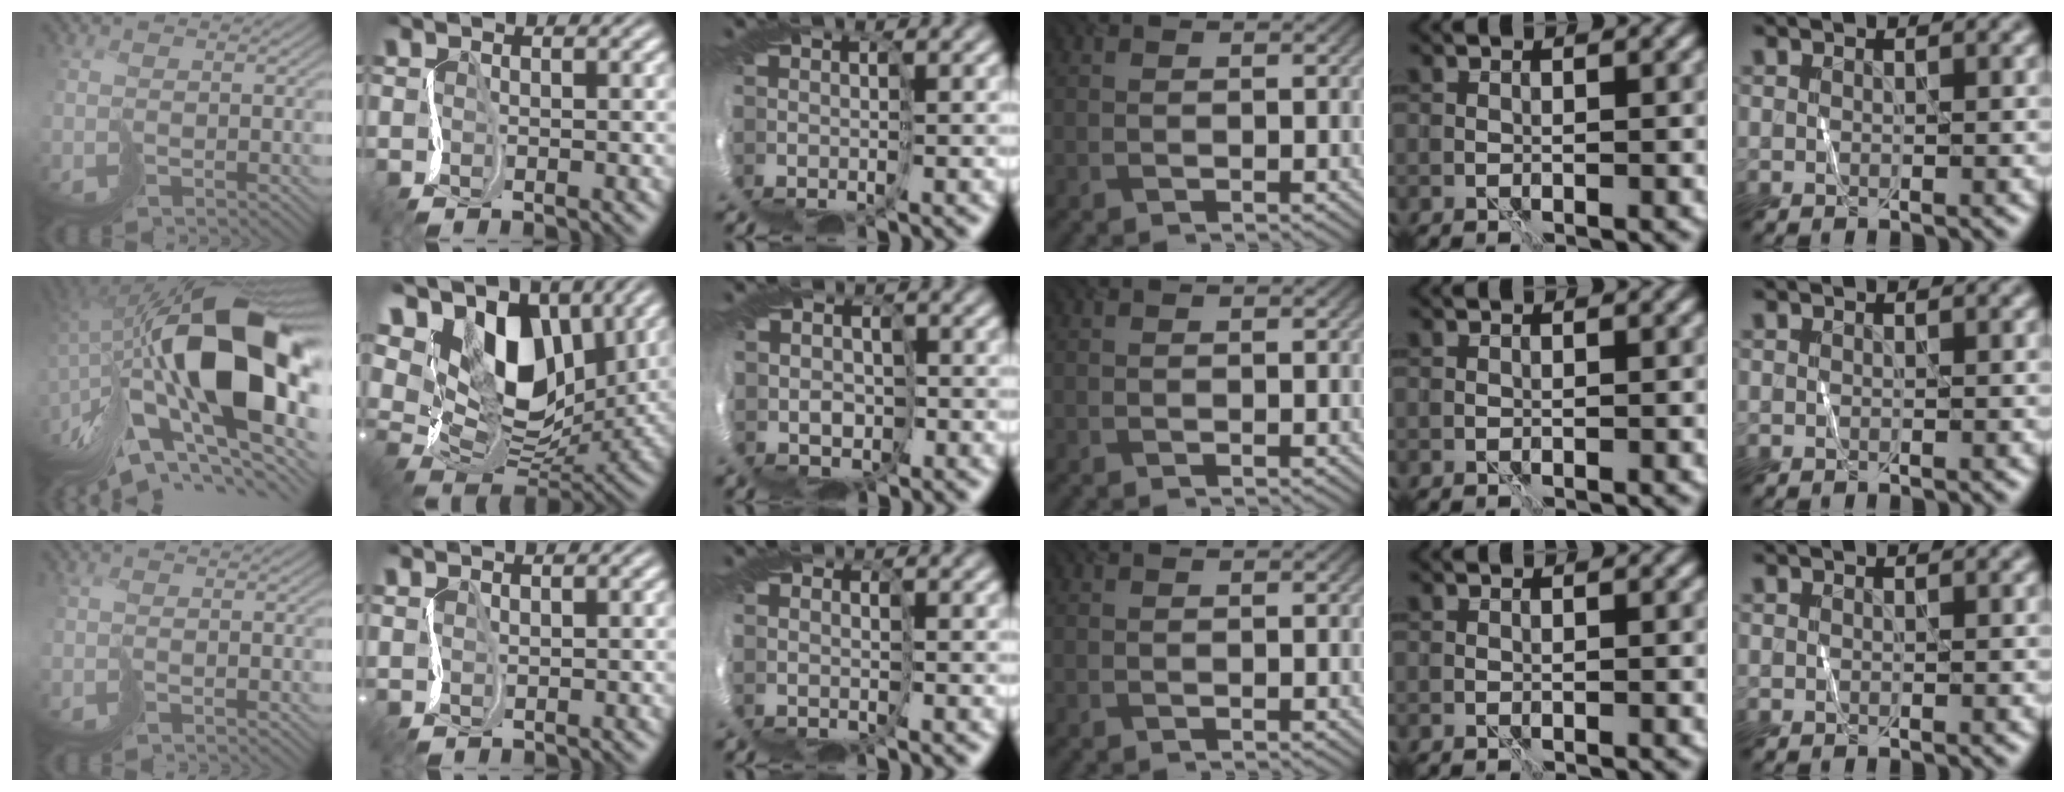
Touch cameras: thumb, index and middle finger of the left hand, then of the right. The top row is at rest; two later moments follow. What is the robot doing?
{"motion": "cut", "object": "paper bag"}